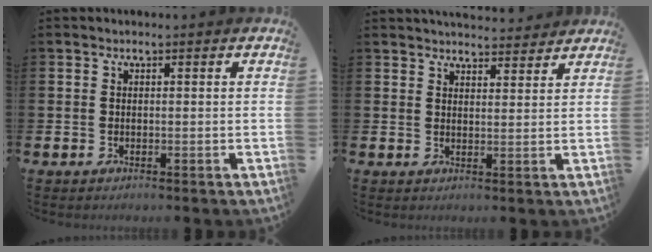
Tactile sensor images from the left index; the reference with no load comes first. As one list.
[{"total": 3.9, "force": [3.9, 0.5, 0.1], "torque": [0.000, -0.023, 0.069]}]